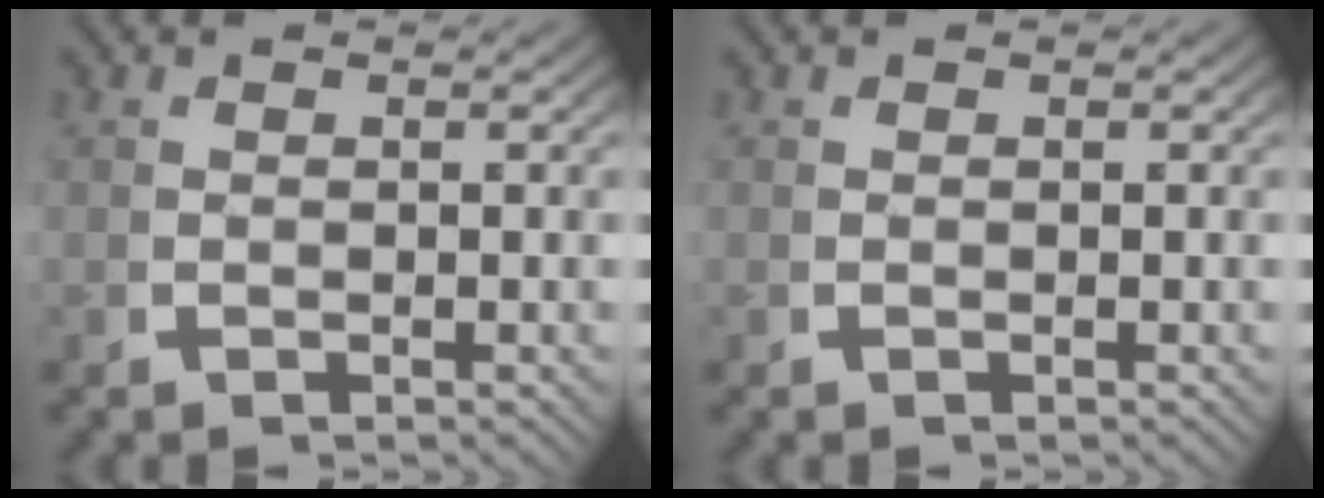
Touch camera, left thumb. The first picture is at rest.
{"total": 0.0}